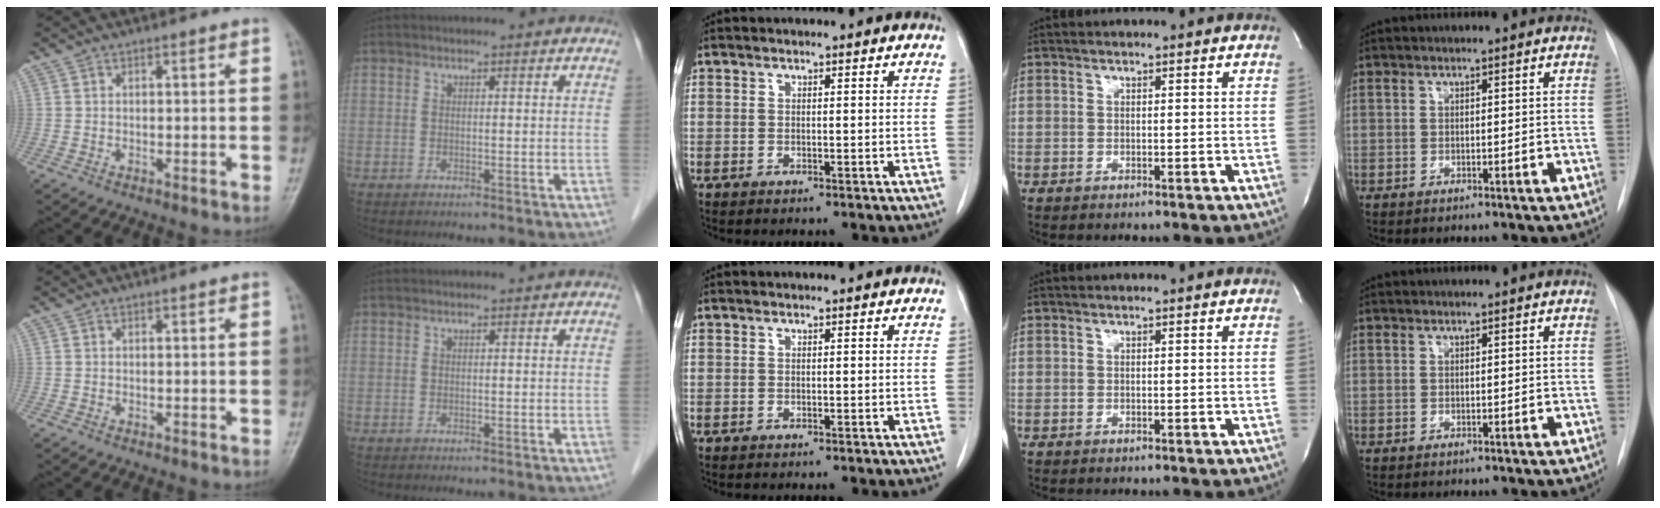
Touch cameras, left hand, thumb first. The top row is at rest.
{}